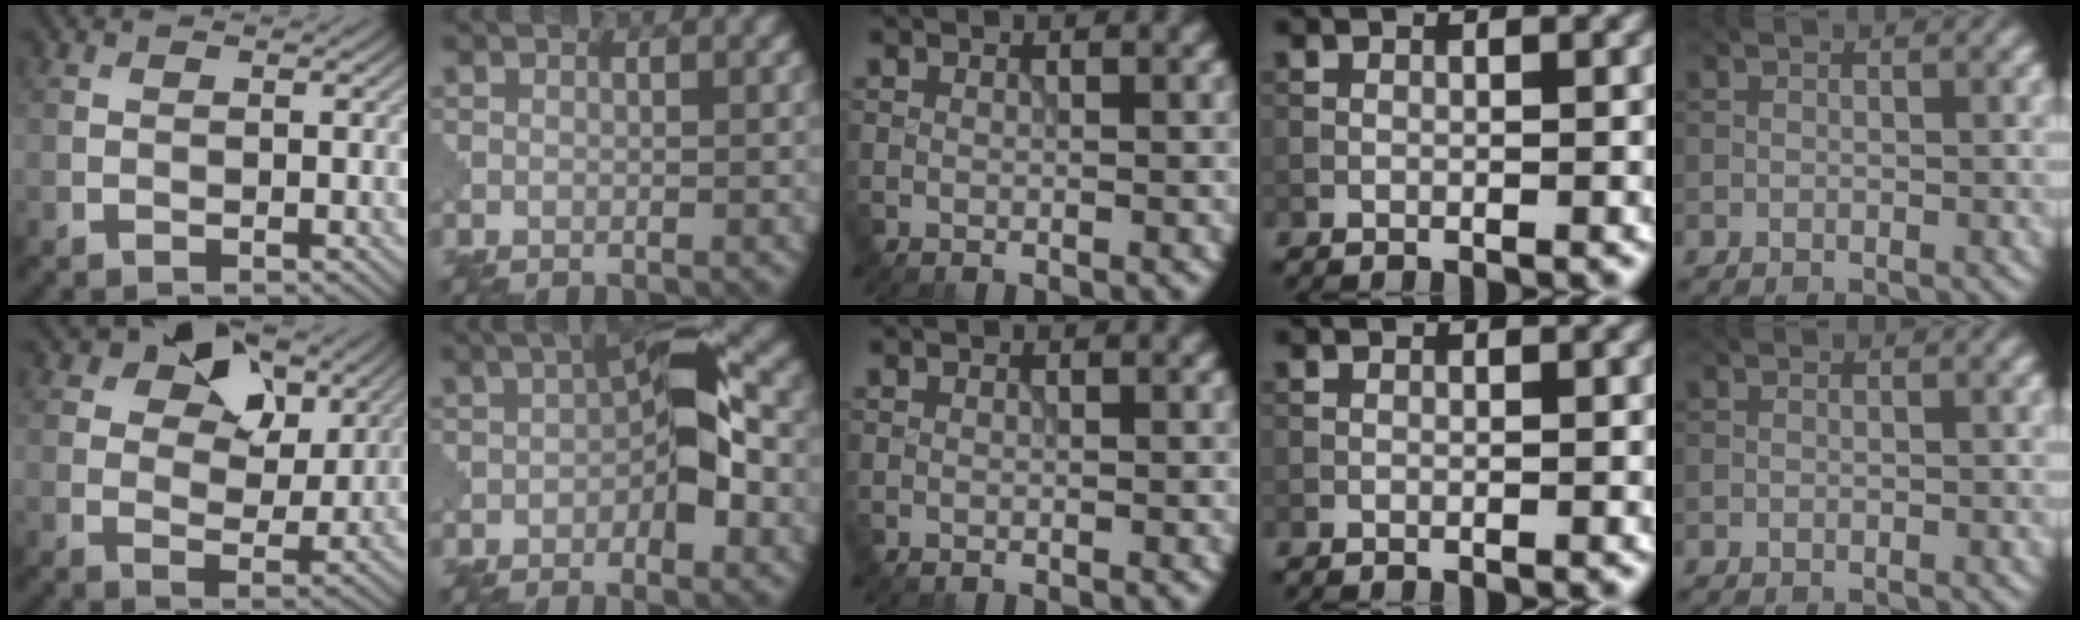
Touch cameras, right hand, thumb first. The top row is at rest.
{"thumb": {"total": 9.8, "force": [5.6, 5.9, 5.5], "torque": [-0.082, -0.002, 0.081]}, "index": {"total": 7.2, "force": [-0.8, 2.9, 6.6], "torque": [-0.096, 0.015, -0.026]}}